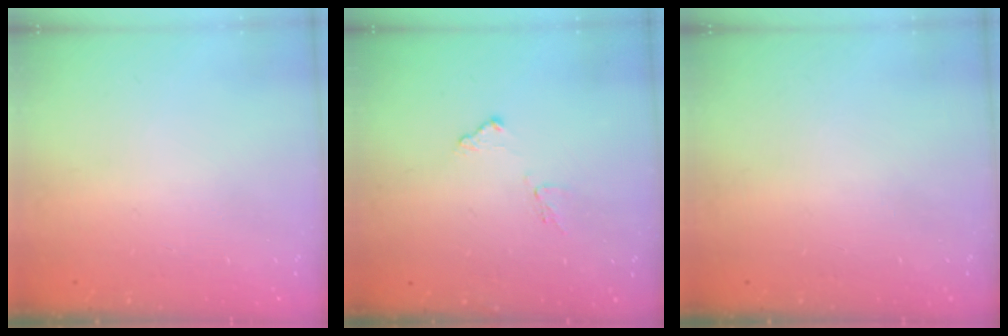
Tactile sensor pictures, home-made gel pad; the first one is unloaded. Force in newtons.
{"total": 8.0, "press": 8.0, "slide": 0.4}
{"total": 0.0}